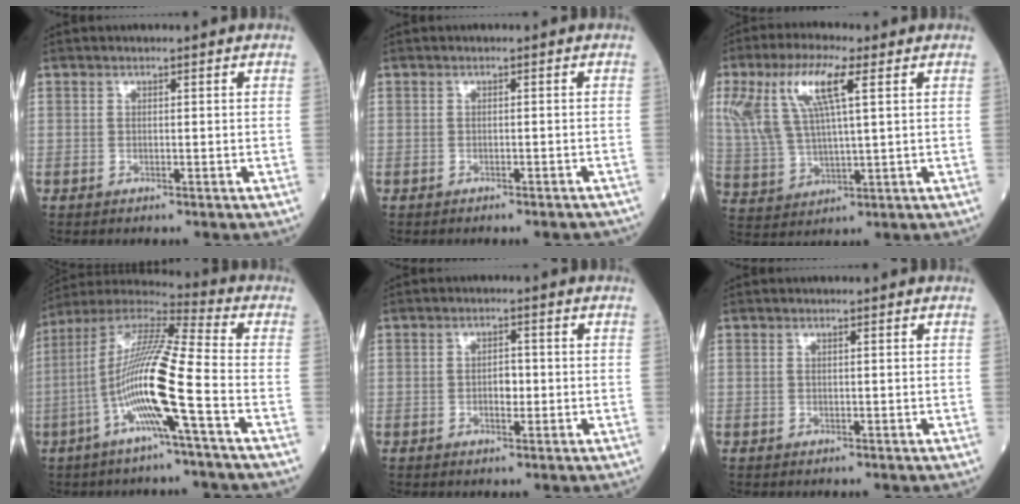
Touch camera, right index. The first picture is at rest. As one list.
[{"total": 3.6, "force": [-3.3, 0.7, 1.2], "torque": [-0.009, -0.005, -0.038]}, {"total": 12.5, "force": [5.0, 2.9, 11.1], "torque": [-0.250, 0.022, 0.100]}, {"total": 15.4, "force": [-4.5, -0.4, 14.7], "torque": [-0.291, 0.006, -0.098]}, {"total": 2.5, "force": [-0.4, 1.3, 2.2], "torque": [-0.035, 0.004, -0.005]}, {"total": 0.0}]